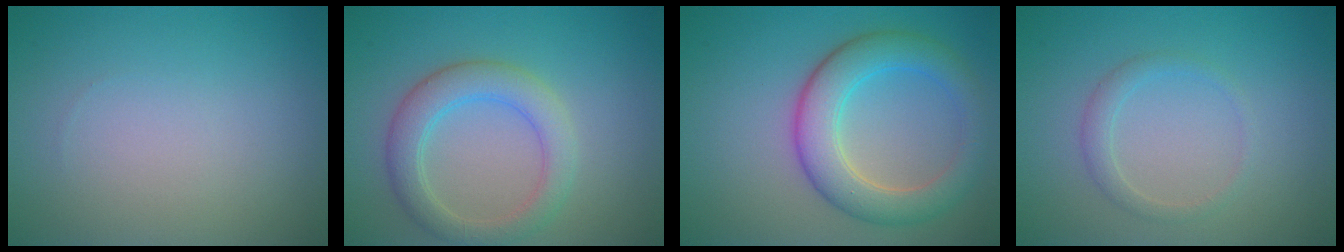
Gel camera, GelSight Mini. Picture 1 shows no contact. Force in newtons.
{"total": 4.1, "press": 4.0, "slide": 0.3}
{"total": 5.5, "press": 5.5, "slide": 0.1}
{"total": 1.5, "press": 1.5, "slide": 0.2}